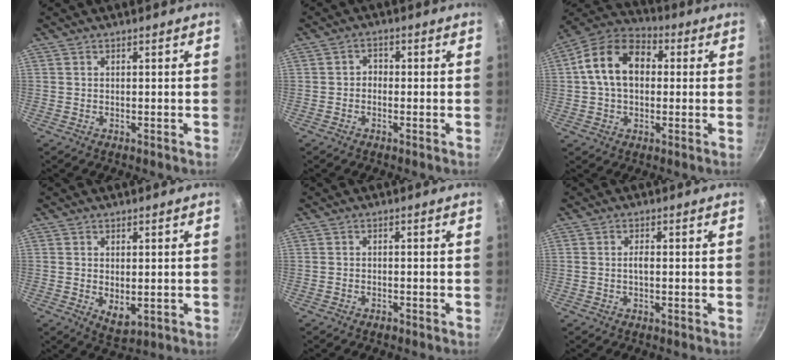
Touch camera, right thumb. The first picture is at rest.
{"total": 1.9, "force": [-0.7, 1.6, 0.9], "torque": [-0.007, 0.013, -0.015]}
{"total": 13.8, "force": [1.6, 9.7, 9.7], "torque": [-0.137, 0.029, 0.008]}
{"total": 4.6, "force": [-0.2, 2.7, 3.7], "torque": [-0.054, -0.014, 0.004]}
{"total": 1.2, "force": [-1.0, 0.6, 0.5], "torque": [-0.014, 0.010, -0.016]}
{"total": 1.4, "force": [-0.2, 0.6, 1.3], "torque": [-0.021, 0.006, -0.005]}